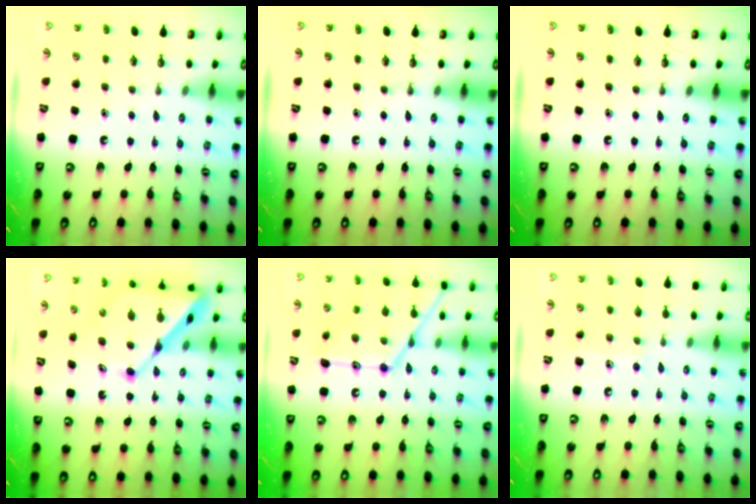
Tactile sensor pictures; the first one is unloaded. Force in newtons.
{"total": 0.0}
{"total": 0.0}
{"total": 15.6, "press": 15.5, "slide": 1.5}
{"total": 17.3, "press": 17.3, "slide": 1.3}
{"total": 6.0, "press": 6.0, "slide": 0.5}